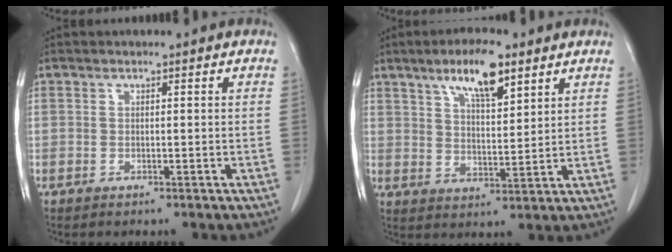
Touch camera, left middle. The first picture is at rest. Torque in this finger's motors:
{"motor_torque": [1.21, -0.92, 0.14, 0.05]}